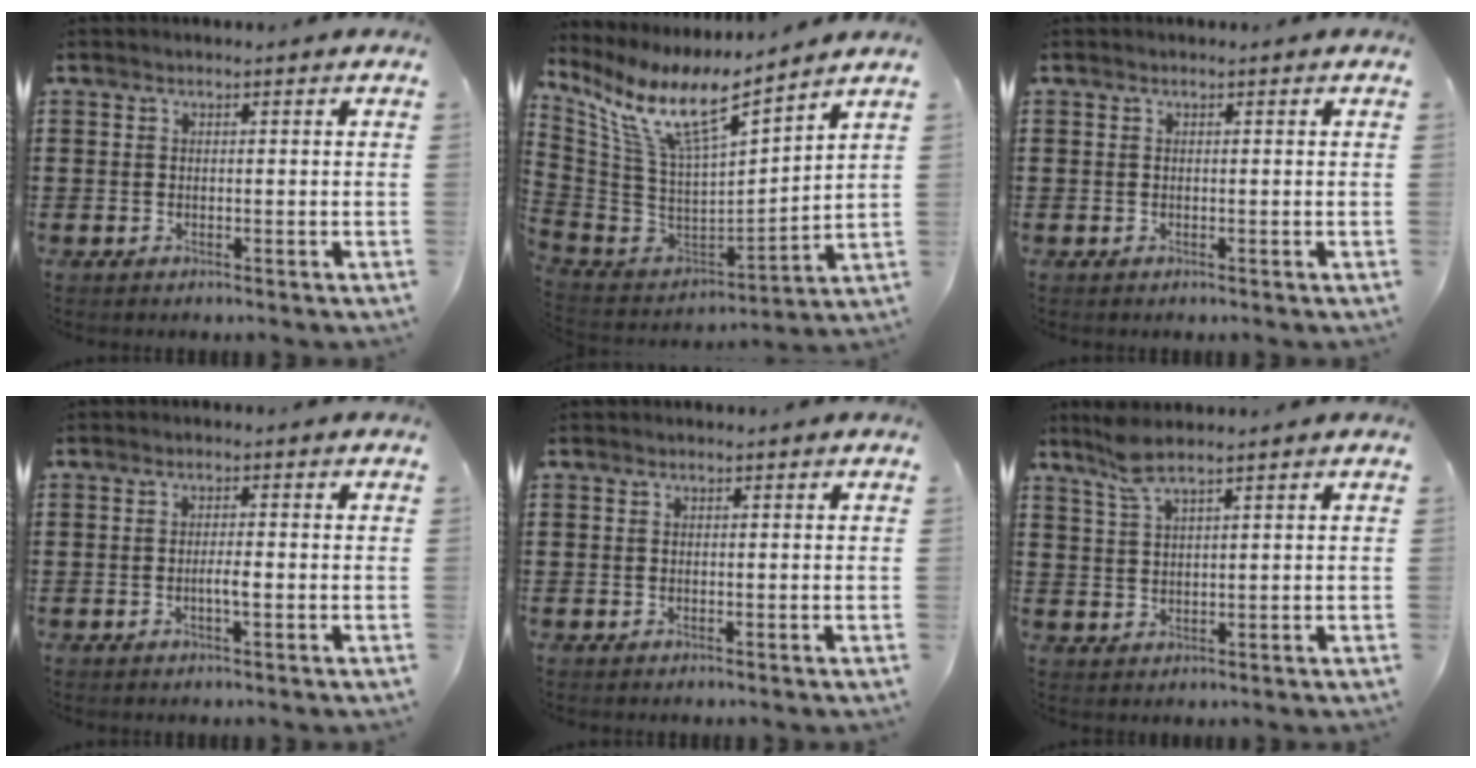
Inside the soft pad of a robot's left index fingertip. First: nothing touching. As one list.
[{"total": 12.1, "force": [8.0, 2.6, 8.6], "torque": [-0.195, -0.053, 0.136]}, {"total": 0.0}, {"total": 2.2, "force": [-0.5, 0.3, 2.1], "torque": [-0.038, 0.000, -0.009]}, {"total": 0.0}, {"total": 4.6, "force": [3.3, 0.6, 3.0], "torque": [-0.068, 0.001, 0.060]}]